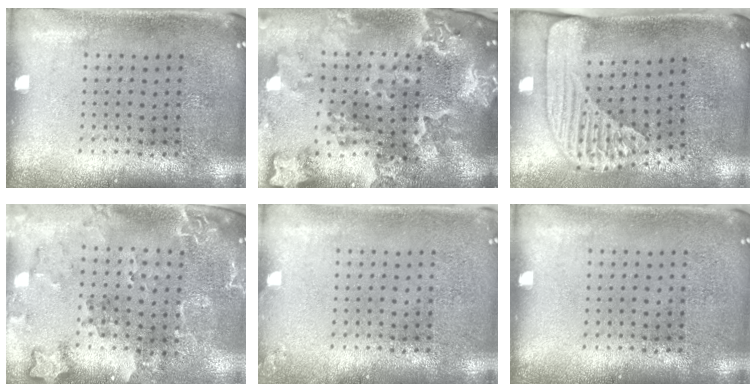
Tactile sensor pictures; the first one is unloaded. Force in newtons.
{"total": 4.6, "press": 3.8, "slide": 2.6}
{"total": 2.3, "press": 1.8, "slide": 1.5}
{"total": 2.1, "press": 1.9, "slide": 0.9}
{"total": 0.6, "press": 0.6, "slide": 0.0}
{"total": 0.0}